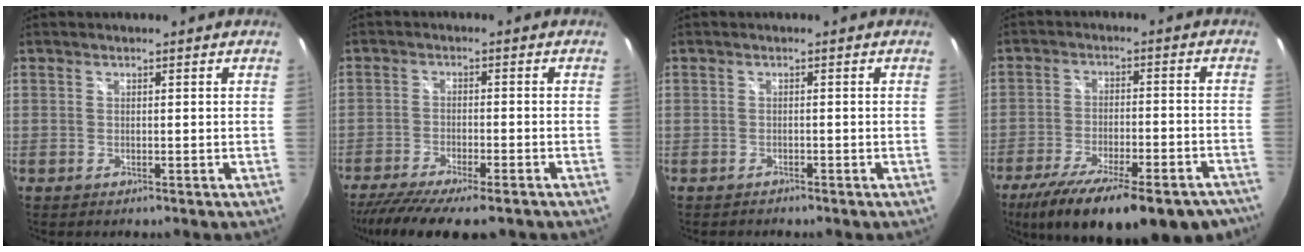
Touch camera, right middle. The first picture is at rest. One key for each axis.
{"total": 13.5, "fx": -10.9, "fy": 2.5, "fz": 7.6, "tx": -0.160, "ty": -0.046, "tz": -0.173}
{"total": 0.9, "fx": -0.9, "fy": 0.3, "fz": 0.1, "tx": -0.006, "ty": 0.001, "tz": -0.013}
{"total": 25.7, "fx": -19.6, "fy": 8.3, "fz": 14.5, "tx": -0.253, "ty": -0.039, "tz": -0.273}